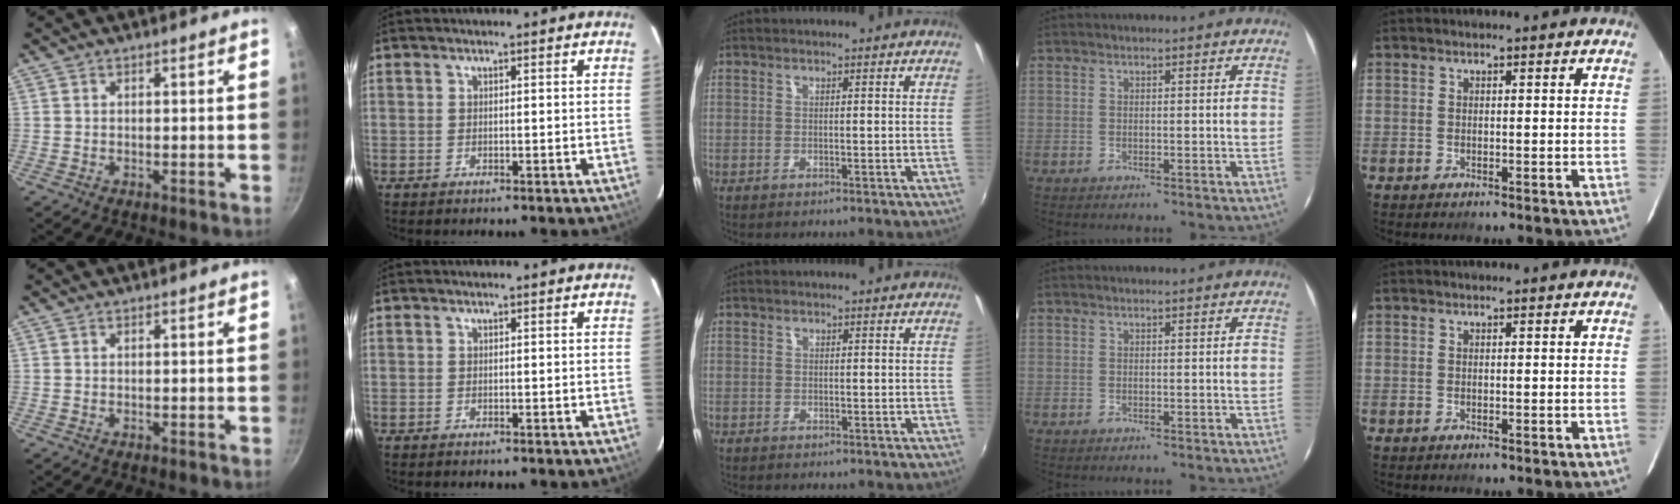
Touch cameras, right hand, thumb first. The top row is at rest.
{"middle": {"total": 0.8, "force": [-0.5, 0.6, -0.1], "torque": [-0.003, 0.003, -0.006]}}